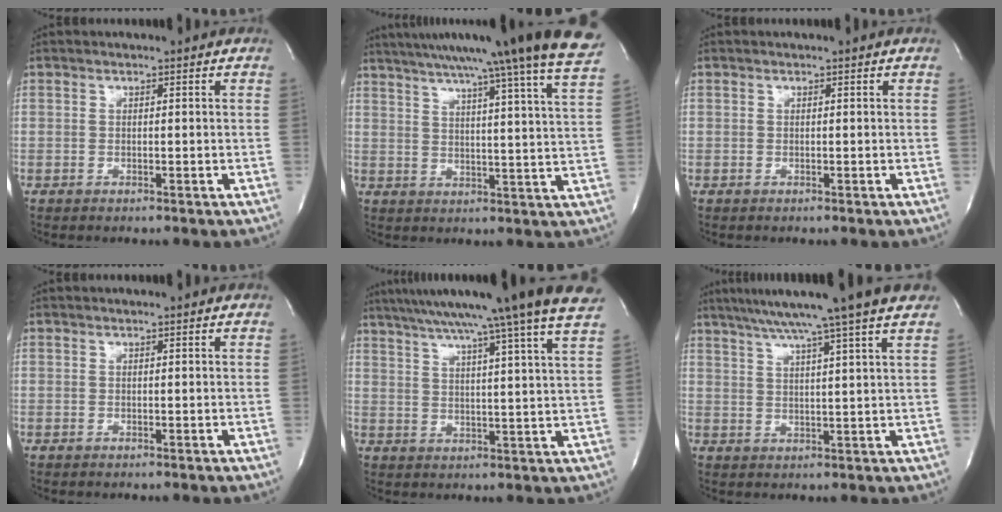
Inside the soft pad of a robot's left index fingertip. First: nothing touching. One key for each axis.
{"total": 26.3, "fx": 22.2, "fy": -1.7, "fz": 13.9, "tx": -0.229, "ty": -0.037, "tz": 0.284}
{"total": 0.0}
{"total": 0.0}
{"total": 21.8, "fx": 18.0, "fy": -2.0, "fz": 12.1, "tx": -0.208, "ty": -0.013, "tz": 0.238}
{"total": 13.5, "fx": 10.8, "fy": -1.9, "fz": 8.0, "tx": -0.132, "ty": 0.008, "tz": 0.144}